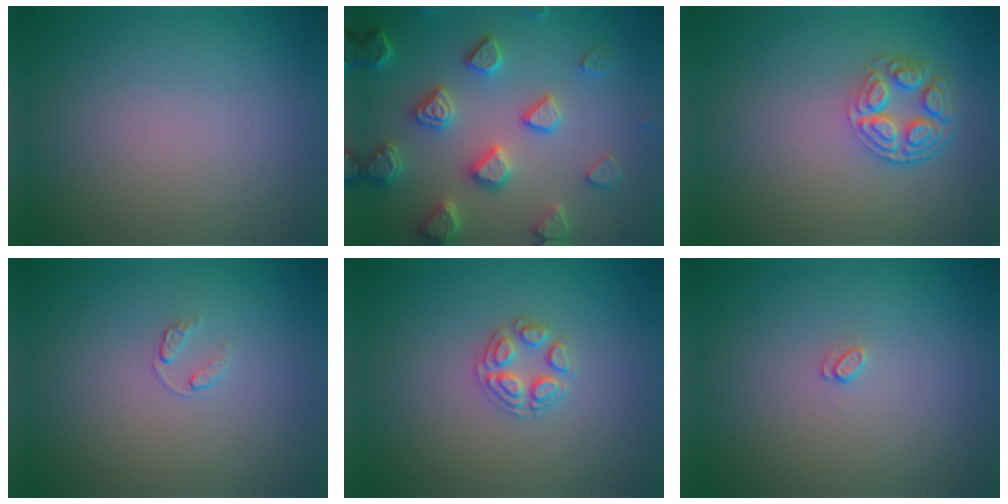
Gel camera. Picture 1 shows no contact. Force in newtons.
{"total": 5.0, "press": 4.7, "slide": 1.6}
{"total": 4.5, "press": 3.3, "slide": 3.0}
{"total": 0.8, "press": 0.5, "slide": 0.6}
{"total": 2.5, "press": 2.5, "slide": 0.3}
{"total": 0.7, "press": 0.7, "slide": 0.1}